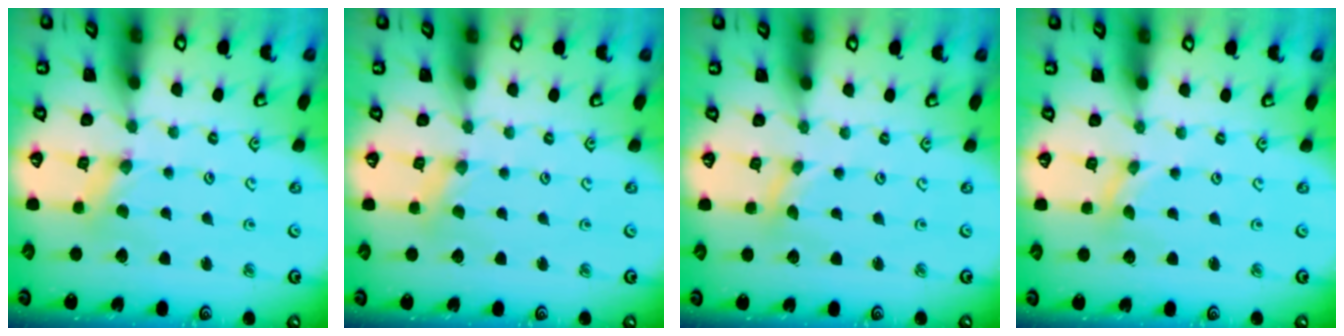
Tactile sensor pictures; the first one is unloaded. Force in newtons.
{"total": 0.9, "press": 0.9, "slide": 0.1}
{"total": 0.0}
{"total": 0.0}